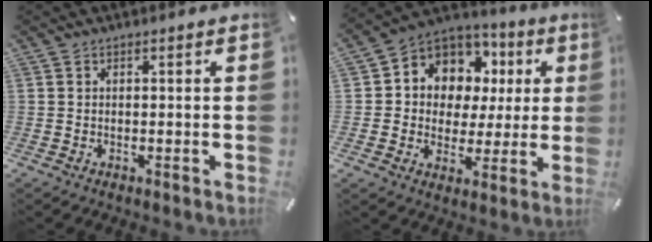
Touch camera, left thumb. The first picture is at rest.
{"total": 8.9, "force": [3.1, 8.2, 1.7], "torque": [-0.048, -0.029, 0.063]}